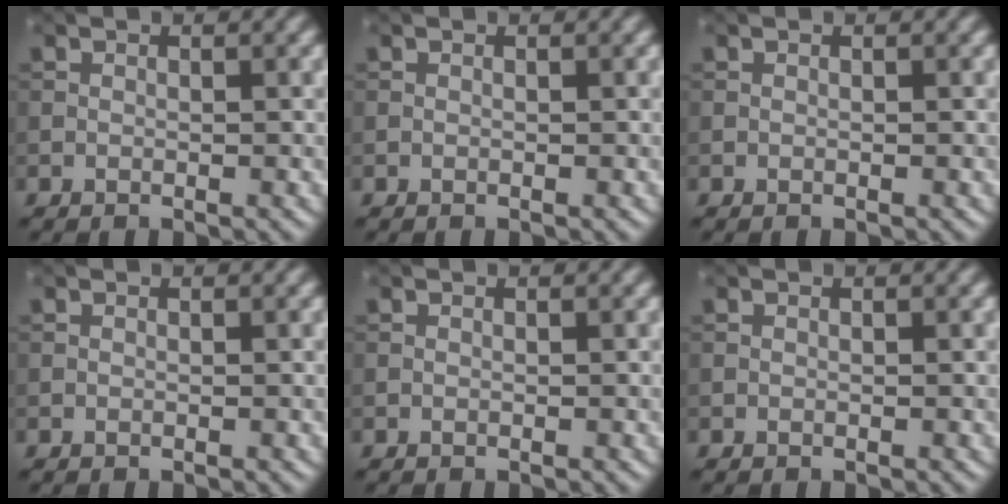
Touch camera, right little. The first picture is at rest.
{"total": 0.0}
{"total": 0.0}
{"total": 0.0}
{"total": 0.0}
{"total": 0.0}